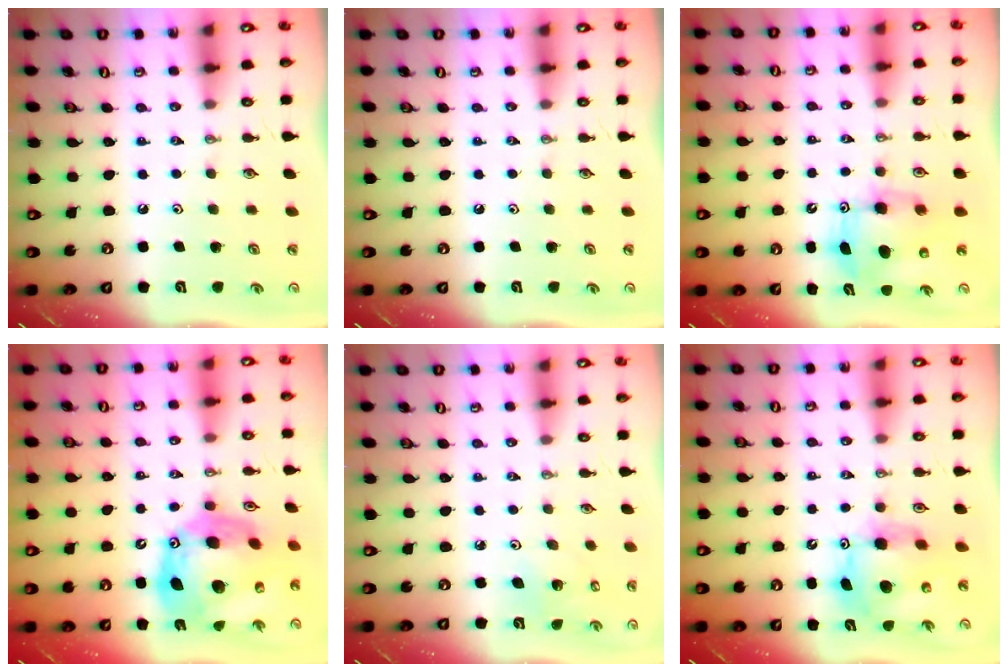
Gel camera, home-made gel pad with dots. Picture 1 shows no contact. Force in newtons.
{"total": 0.0}
{"total": 9.0, "press": 8.8, "slide": 2.0}
{"total": 23.3, "press": 23.2, "slide": 2.2}
{"total": 5.2, "press": 5.2, "slide": 0.2}
{"total": 11.6, "press": 11.5, "slide": 1.1}